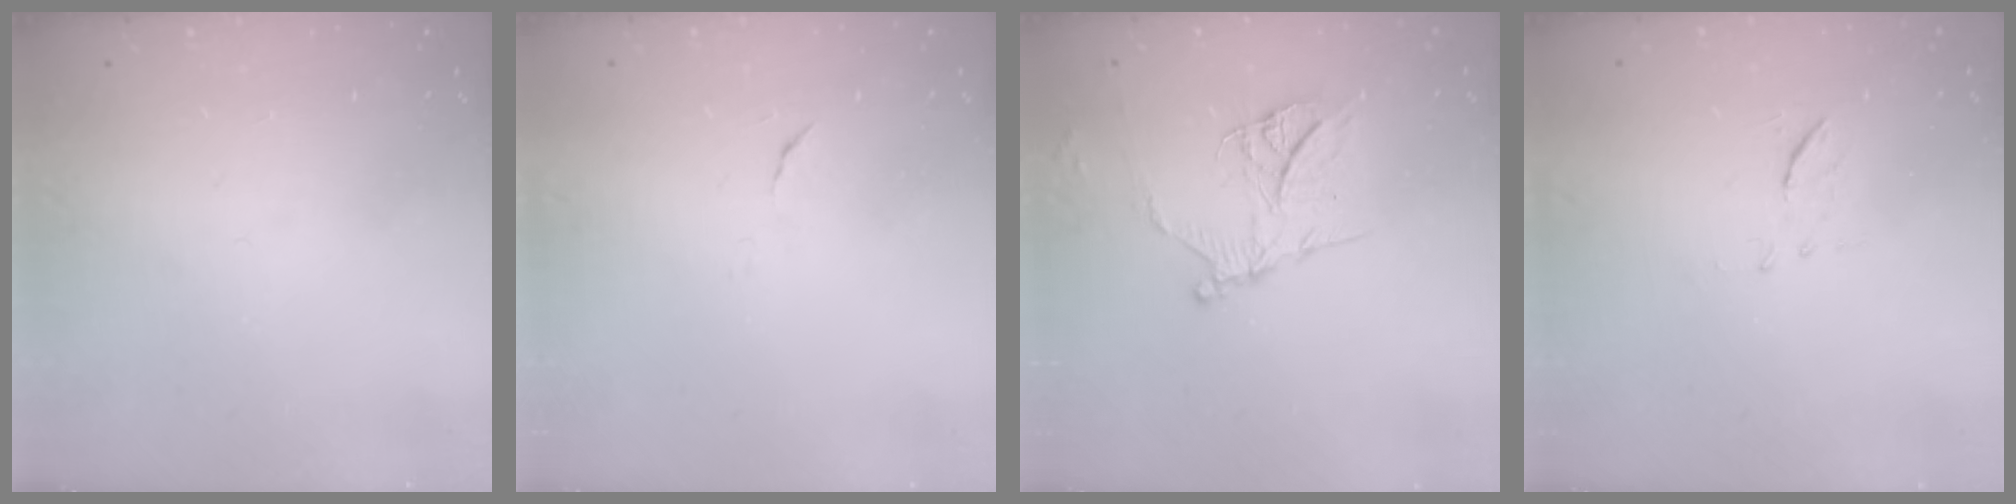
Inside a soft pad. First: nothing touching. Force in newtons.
{"total": 3.9, "press": 3.9, "slide": 0.4}
{"total": 13.6, "press": 13.5, "slide": 1.3}
{"total": 6.8, "press": 6.6, "slide": 1.8}